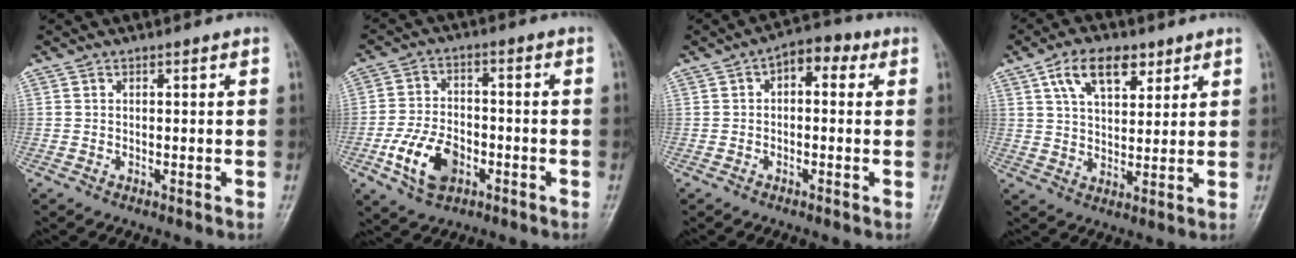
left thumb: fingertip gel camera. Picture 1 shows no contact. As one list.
[{"total": 10.0, "force": [-4.0, 6.3, 6.6], "torque": [-0.112, 0.019, -0.072]}, {"total": 5.7, "force": [1.4, 3.4, 4.4], "torque": [-0.038, 0.021, 0.007]}, {"total": 9.5, "force": [5.0, 5.2, 6.2], "torque": [-0.086, -0.017, 0.087]}]